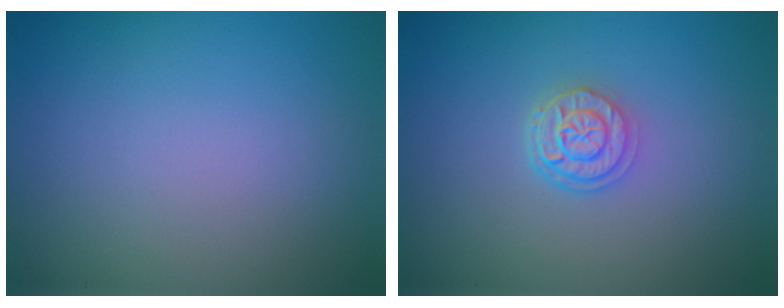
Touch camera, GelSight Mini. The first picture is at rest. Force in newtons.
{"total": 2.7, "press": 2.2, "slide": 1.5}